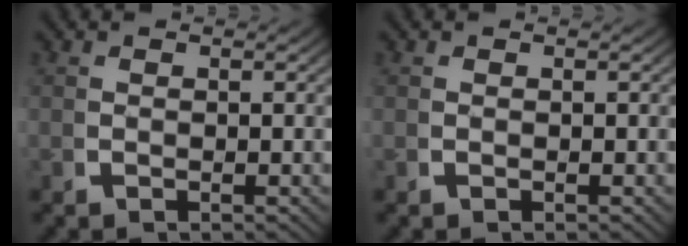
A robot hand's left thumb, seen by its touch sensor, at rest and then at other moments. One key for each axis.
{"total": 0.0}